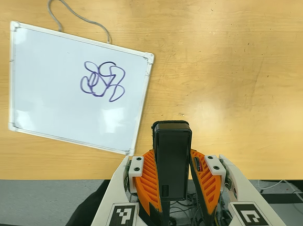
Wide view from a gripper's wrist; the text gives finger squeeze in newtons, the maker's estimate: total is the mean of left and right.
{"total": 4.7, "left": 3.4, "right": 5.9}